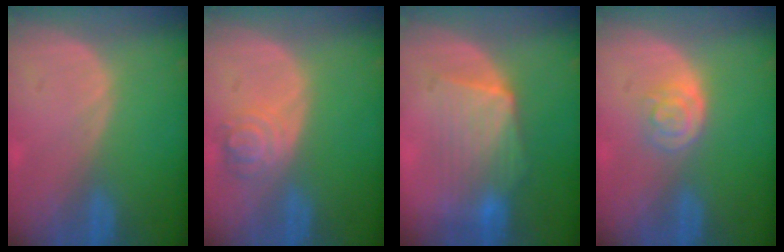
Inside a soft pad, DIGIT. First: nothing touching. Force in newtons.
{"total": 4.5, "press": 4.2, "slide": 1.7}
{"total": 7.4, "press": 7.4, "slide": 0.4}
{"total": 3.4, "press": 3.3, "slide": 0.9}